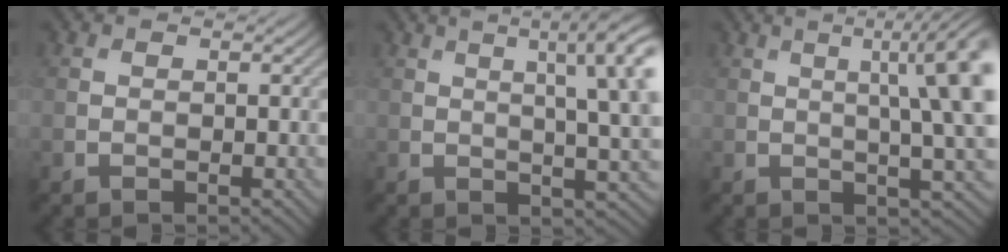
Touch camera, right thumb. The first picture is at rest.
{"total": 11.8, "force": [3.5, 3.3, 10.8], "torque": [-0.113, 0.036, 0.041]}
{"total": 11.6, "force": [2.1, 2.8, 11.0], "torque": [-0.118, 0.027, 0.027]}